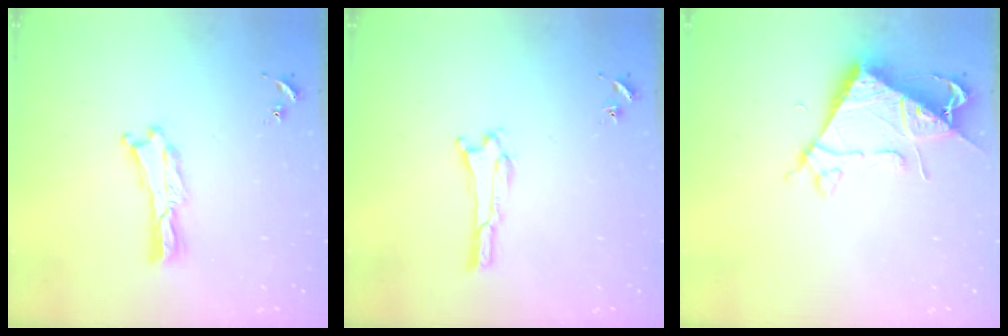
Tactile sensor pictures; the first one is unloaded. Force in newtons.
{"total": 1.1, "press": 1.0, "slide": 0.1}
{"total": 7.2, "press": 7.2, "slide": 0.7}